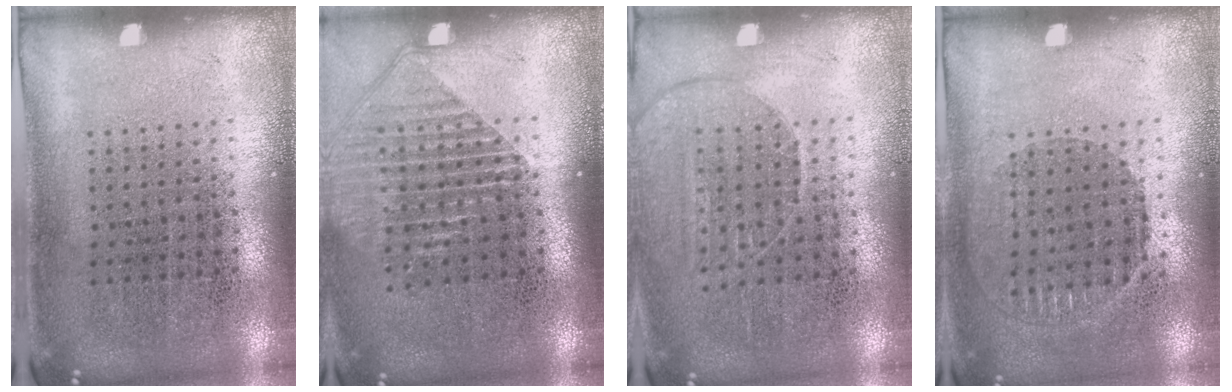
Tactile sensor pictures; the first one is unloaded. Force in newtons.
{"total": 1.7, "press": 1.5, "slide": 0.7}
{"total": 1.4, "press": 1.3, "slide": 0.6}
{"total": 0.9, "press": 0.8, "slide": 0.3}